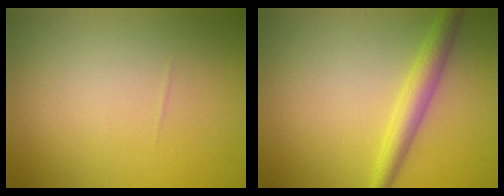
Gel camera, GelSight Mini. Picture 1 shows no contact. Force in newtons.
{"total": 3.1, "press": 3.1, "slide": 0.1}